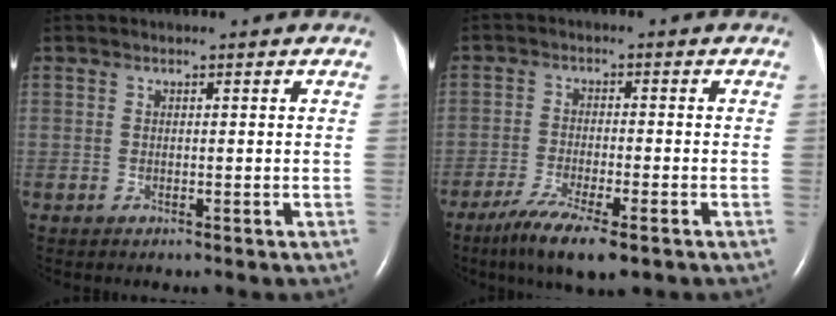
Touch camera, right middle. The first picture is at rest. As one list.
[{"total": 8.7, "force": [-5.7, 1.3, 6.5], "torque": [-0.114, -0.021, -0.091]}]